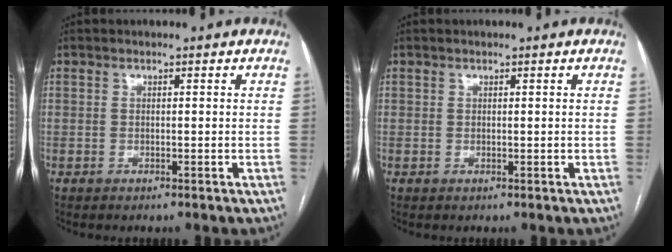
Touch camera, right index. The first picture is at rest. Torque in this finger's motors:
{"motor_torque": [0.10, 0.07, 0.01, 0.00]}